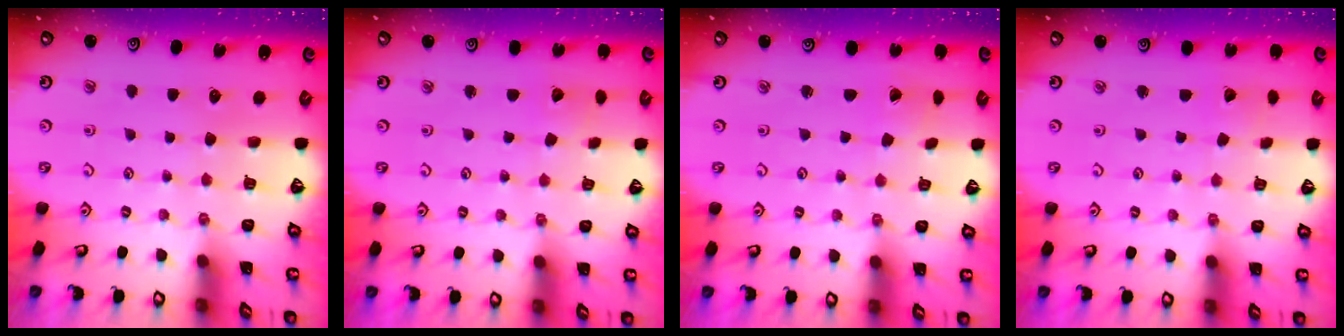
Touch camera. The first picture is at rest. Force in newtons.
{"total": 3.1, "press": 3.1, "slide": 0.4}
{"total": 1.2, "press": 1.2, "slide": 0.1}
{"total": 1.8, "press": 1.8, "slide": 0.2}